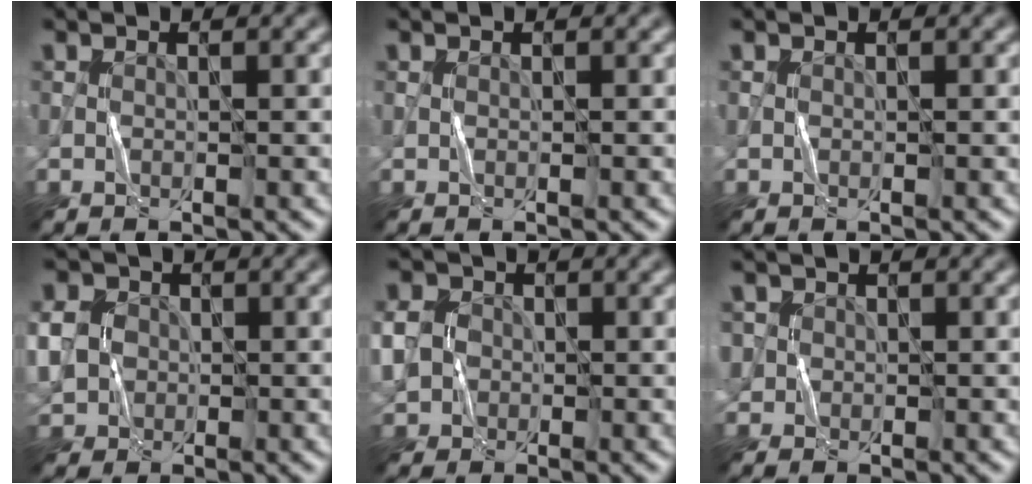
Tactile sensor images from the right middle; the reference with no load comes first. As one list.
[{"total": 0.0}, {"total": 0.0}, {"total": 5.5, "force": [-0.2, 4.9, 2.5], "torque": [-0.062, 0.011, -0.020]}, {"total": 5.1, "force": [-0.3, 4.6, 2.2], "torque": [-0.055, 0.010, -0.024]}, {"total": 1.6, "force": [0.5, 1.5, 0.2], "torque": [-0.002, 0.006, 0.013]}]